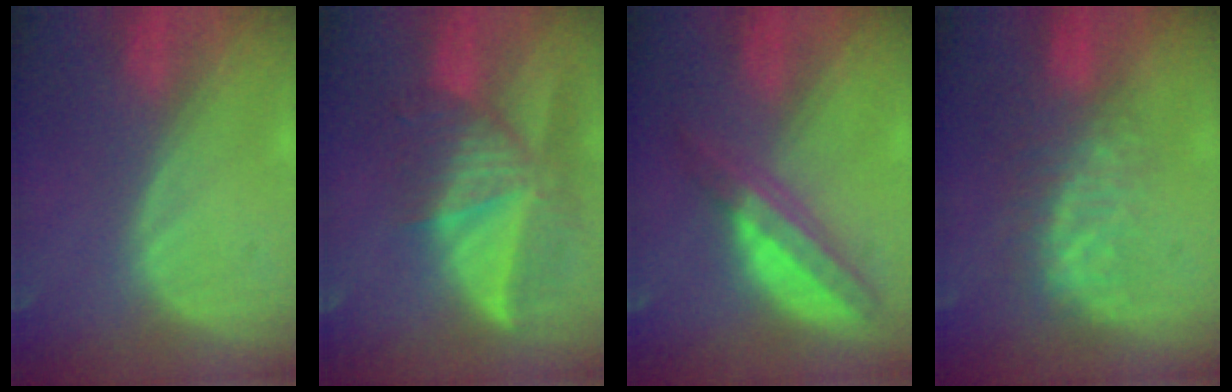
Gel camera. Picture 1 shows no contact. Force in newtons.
{"total": 9.2, "press": 8.3, "slide": 4.0}
{"total": 6.5, "press": 5.7, "slide": 3.1}
{"total": 7.9, "press": 6.9, "slide": 4.0}